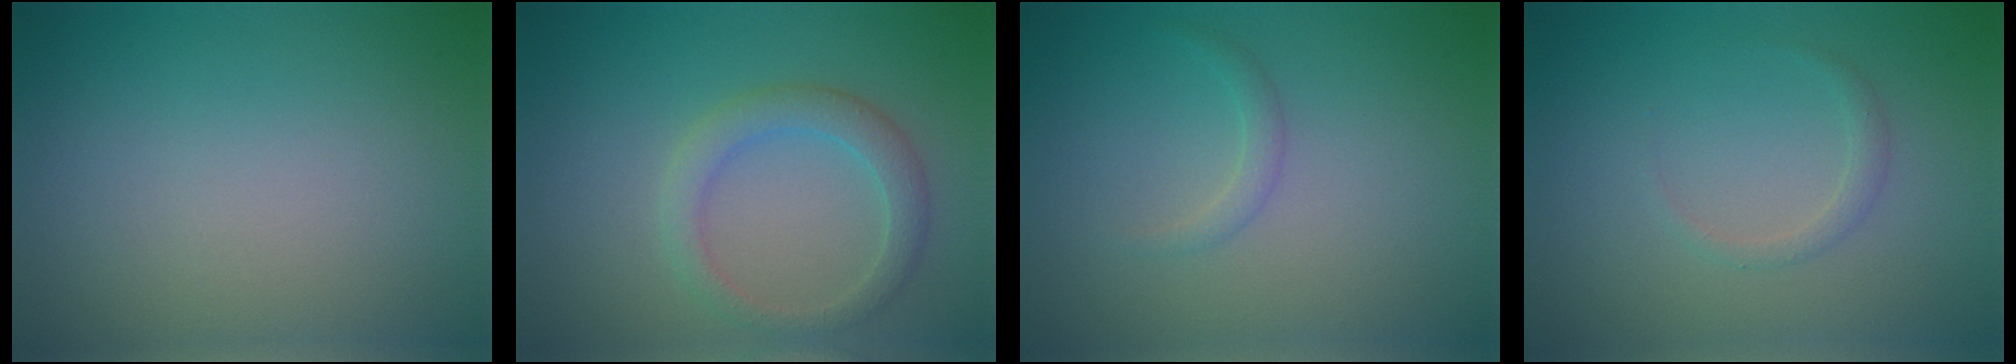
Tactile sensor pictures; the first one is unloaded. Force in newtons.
{"total": 2.8, "press": 2.8, "slide": 0.3}
{"total": 1.0, "press": 1.0, "slide": 0.1}
{"total": 1.0, "press": 1.0, "slide": 0.1}